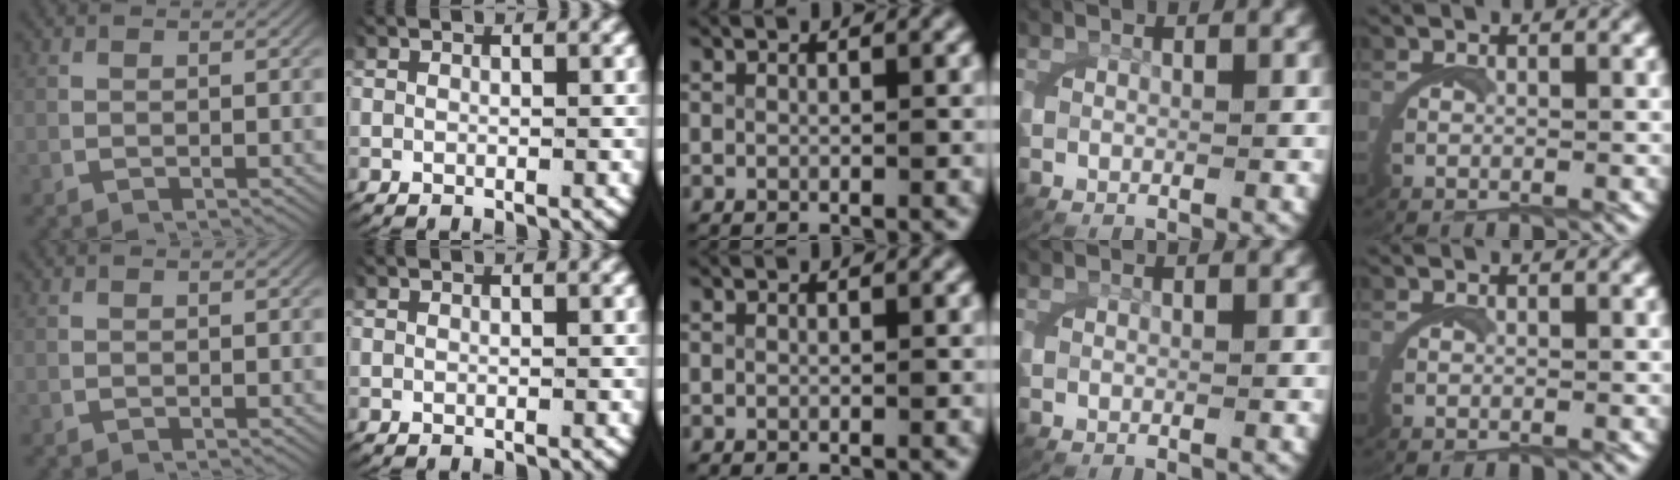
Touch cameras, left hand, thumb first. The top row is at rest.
{}